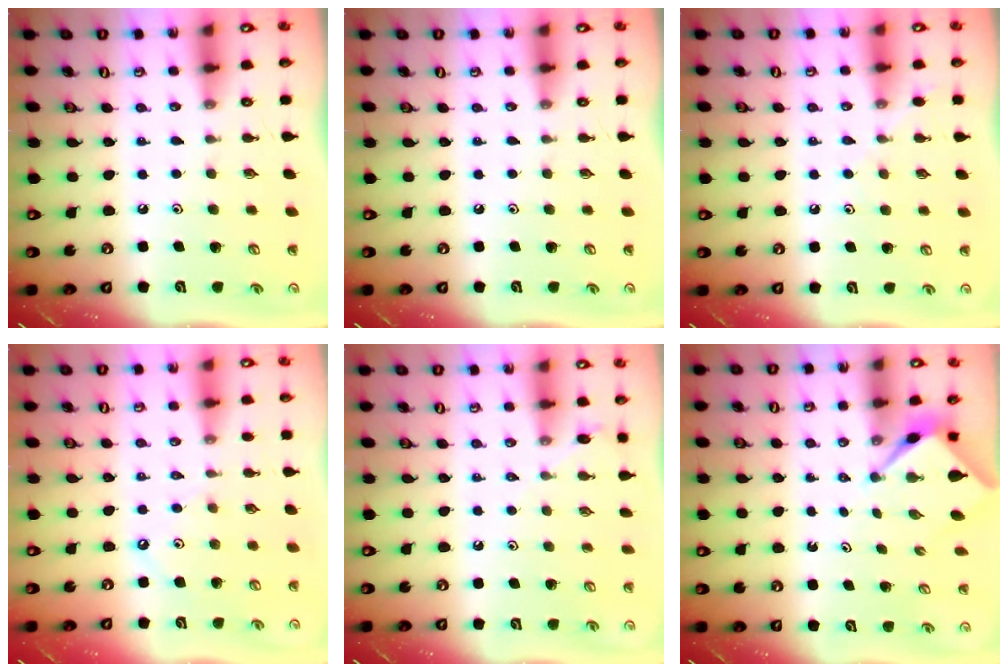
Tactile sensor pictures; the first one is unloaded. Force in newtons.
{"total": 0.0}
{"total": 5.5, "press": 5.4, "slide": 0.7}
{"total": 1.1, "press": 1.1, "slide": 0.3}
{"total": 4.6, "press": 4.5, "slide": 0.8}
{"total": 2.6, "press": 2.6, "slide": 0.3}